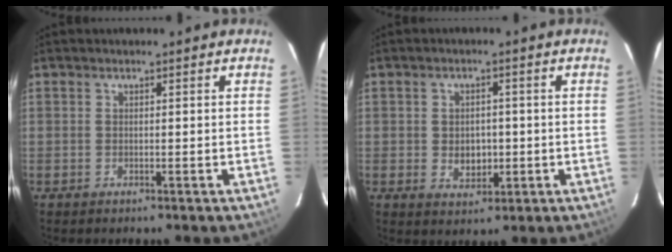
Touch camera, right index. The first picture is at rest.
{"total": 4.5, "force": [-0.6, 3.5, 2.7], "torque": [-0.045, -0.001, -0.003]}